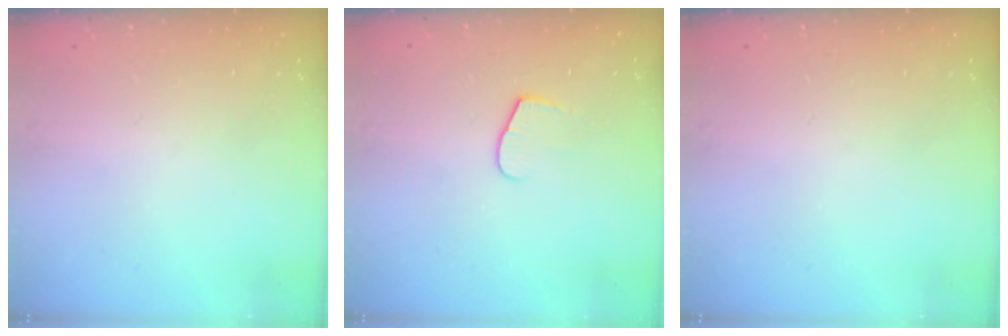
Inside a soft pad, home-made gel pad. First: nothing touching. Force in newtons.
{"total": 5.7, "press": 5.7, "slide": 0.5}
{"total": 0.0}